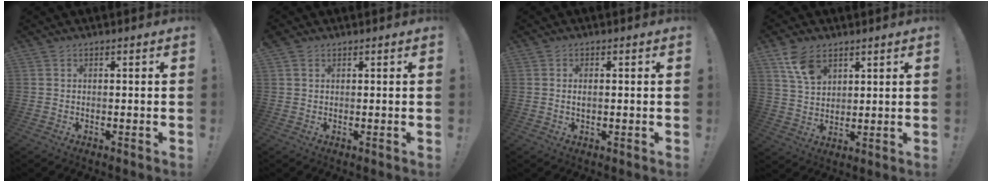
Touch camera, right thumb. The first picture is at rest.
{"total": 1.1, "force": [0.7, 0.6, 0.5], "torque": [-0.002, -0.002, 0.012]}
{"total": 1.3, "force": [0.0, 0.7, 1.1], "torque": [-0.021, 0.003, -0.001]}
{"total": 9.3, "force": [5.6, 5.8, 4.7], "torque": [-0.078, -0.024, 0.109]}